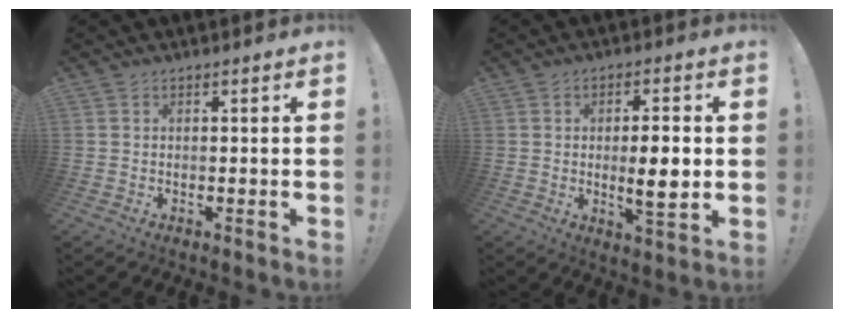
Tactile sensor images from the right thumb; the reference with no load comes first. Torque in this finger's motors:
{"motor_torque": [0.15, 0.18, 0.60, 0.30, 0.00]}